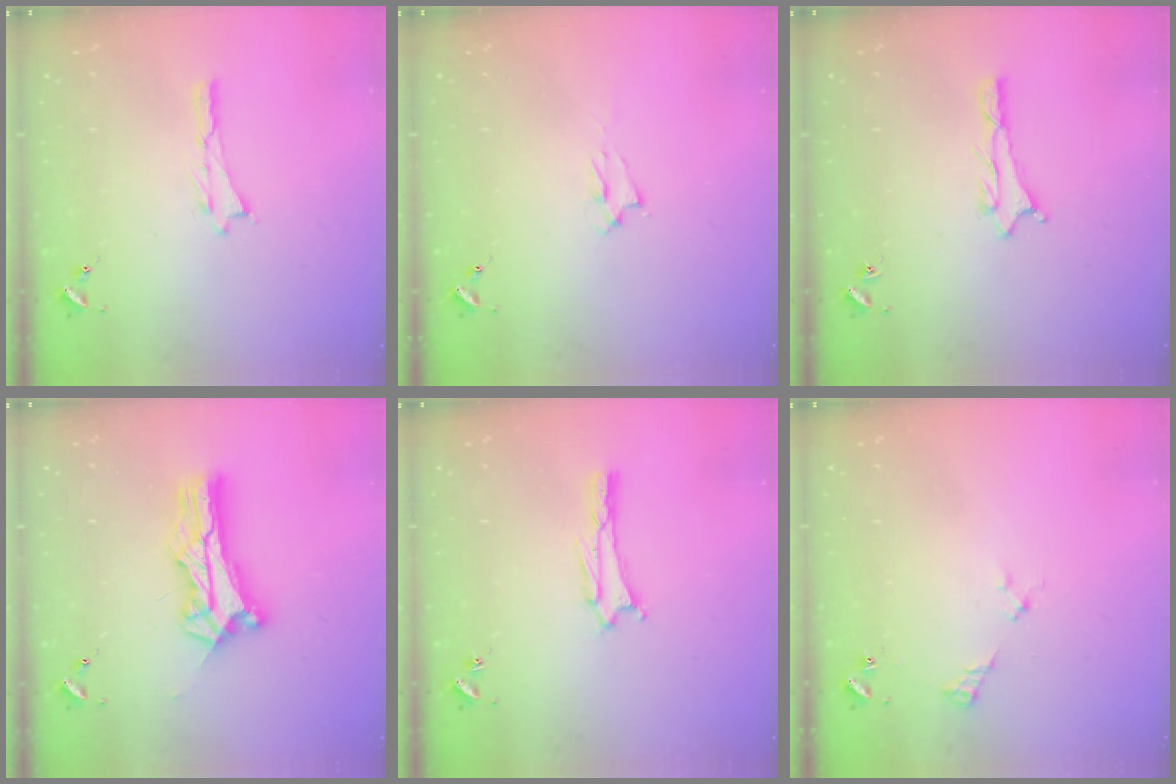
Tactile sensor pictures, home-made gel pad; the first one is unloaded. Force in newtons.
{"total": 1.4, "press": 1.3, "slide": 0.3}
{"total": 0.9, "press": 0.8, "slide": 0.1}
{"total": 10.1, "press": 10.0, "slide": 0.9}
{"total": 1.6, "press": 1.6, "slide": 0.2}
{"total": 2.5, "press": 2.5, "slide": 0.3}